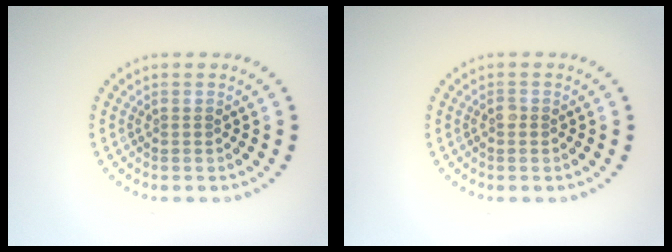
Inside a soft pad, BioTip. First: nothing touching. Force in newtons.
{"total": 0.5, "press": 0.5, "slide": 0.3}